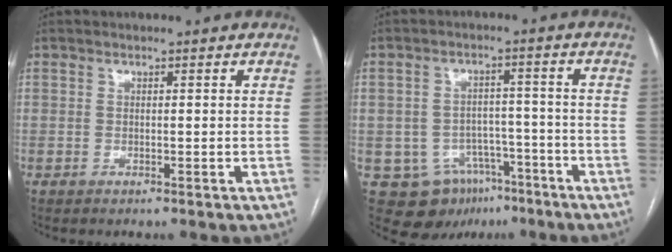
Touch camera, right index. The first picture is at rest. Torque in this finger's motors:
{"motor_torque": [-0.51, -0.04, -1.05, -0.21]}